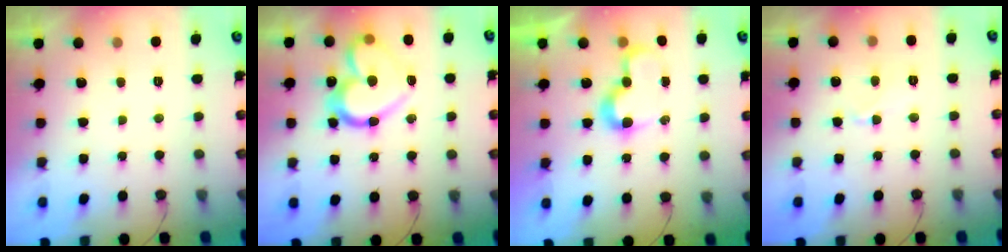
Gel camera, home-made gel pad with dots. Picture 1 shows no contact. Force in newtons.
{"total": 18.8, "press": 18.7, "slide": 2.3}
{"total": 8.1, "press": 8.1, "slide": 0.2}
{"total": 5.0, "press": 5.0, "slide": 0.5}